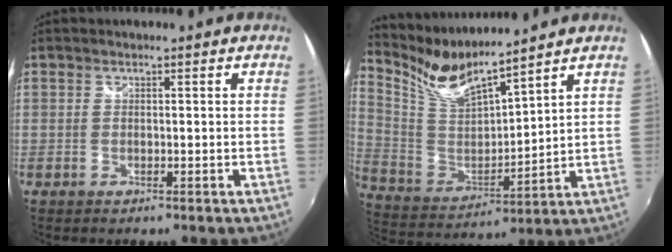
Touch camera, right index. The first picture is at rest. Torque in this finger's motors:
{"motor_torque": [-0.34, 0.78, 0.00, 0.01]}